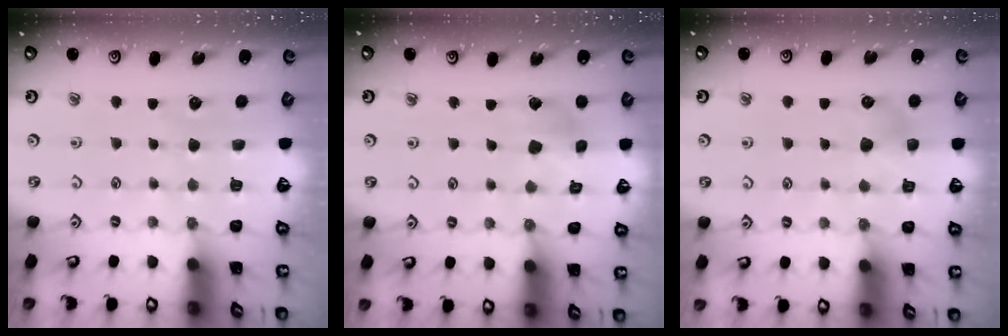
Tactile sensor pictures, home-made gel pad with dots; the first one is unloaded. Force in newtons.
{"total": 5.8, "press": 5.8, "slide": 0.4}
{"total": 5.9, "press": 5.8, "slide": 1.1}